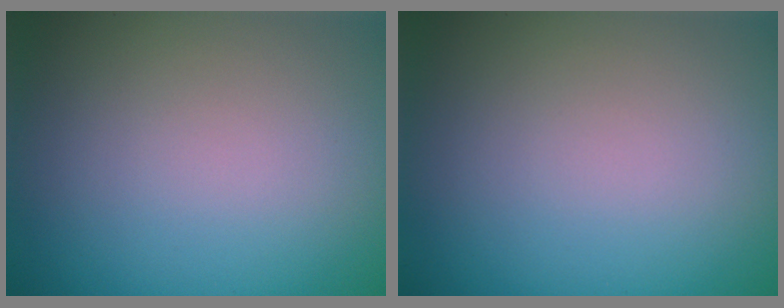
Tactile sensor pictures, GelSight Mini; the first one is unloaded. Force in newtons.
{"total": 0.0}